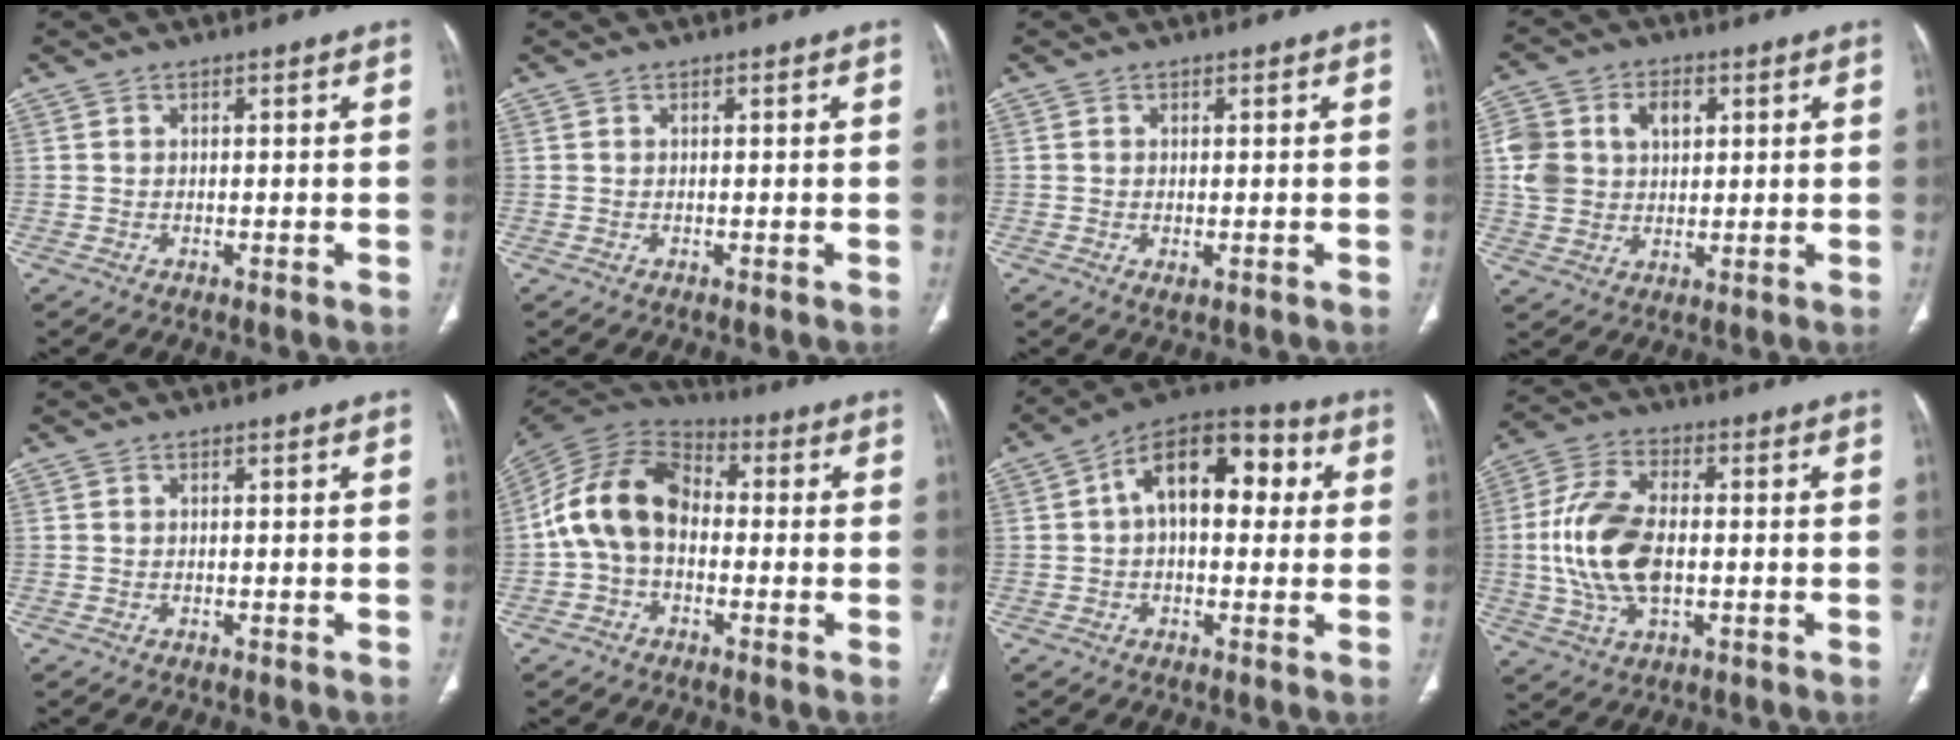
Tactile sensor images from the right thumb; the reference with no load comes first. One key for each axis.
{"total": 0.0}
{"total": 1.1, "fx": -0.3, "fy": 0.5, "fz": 0.9, "tx": -0.018, "ty": -0.004, "tz": -0.002}
{"total": 11.8, "fx": 2.8, "fy": 8.9, "fz": 7.2, "tx": -0.120, "ty": 0.006, "tz": 0.055}
{"total": 0.0}
{"total": 13.9, "fx": -1.0, "fy": 9.6, "fz": 10.0, "tx": -0.180, "ty": 0.036, "tz": -0.032}
{"total": 15.3, "fx": 2.8, "fy": 8.7, "fz": 12.2, "tx": -0.158, "ty": 0.038, "tz": 0.034}
{"total": 14.7, "fx": -0.7, "fy": 8.1, "fz": 12.2, "tx": -0.251, "ty": 0.009, "tz": -0.013}